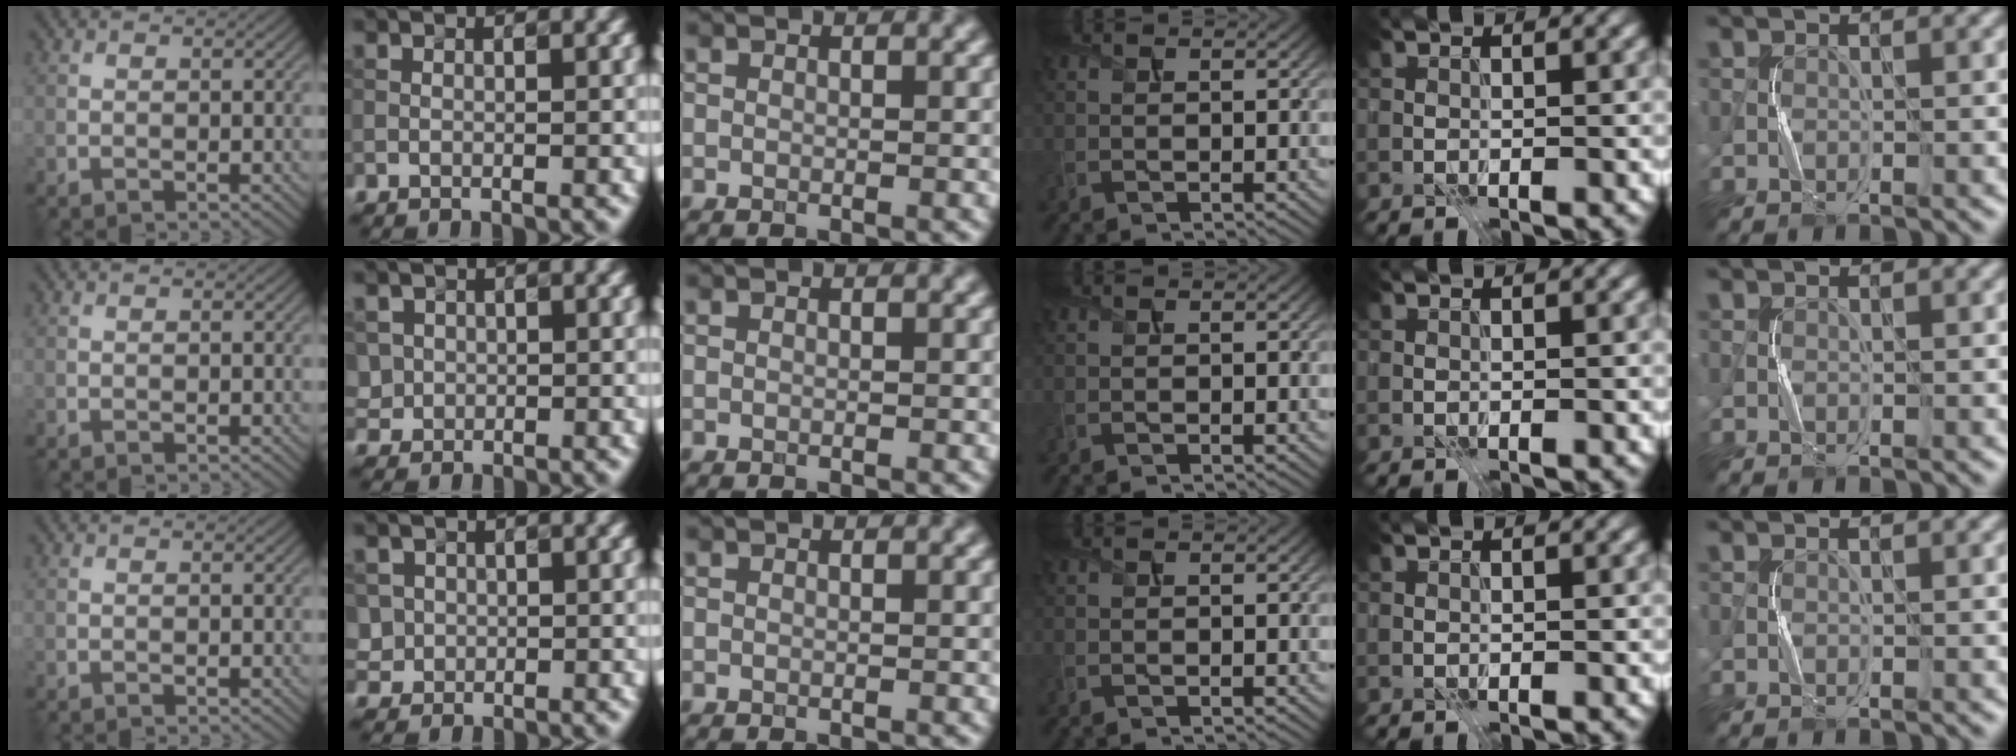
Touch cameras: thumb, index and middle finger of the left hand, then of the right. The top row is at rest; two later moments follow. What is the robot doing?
{"motion": "press", "object": "toy piano key"}